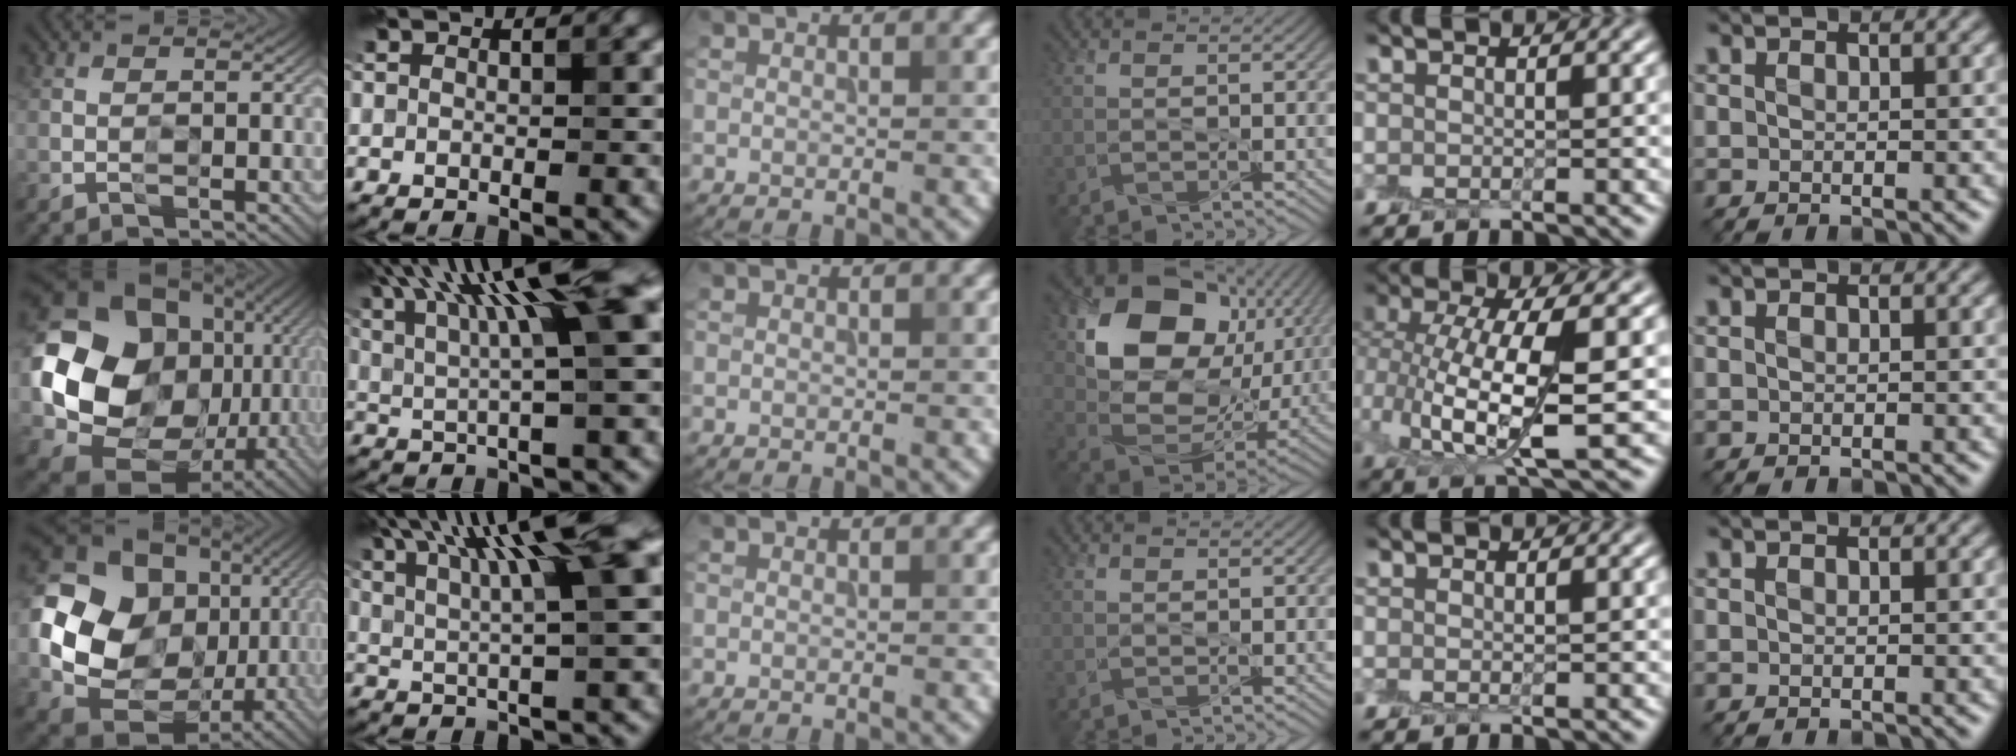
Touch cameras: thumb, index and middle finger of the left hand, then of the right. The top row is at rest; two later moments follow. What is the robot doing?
{"motion": "peel", "object": "plastic screen protector"}